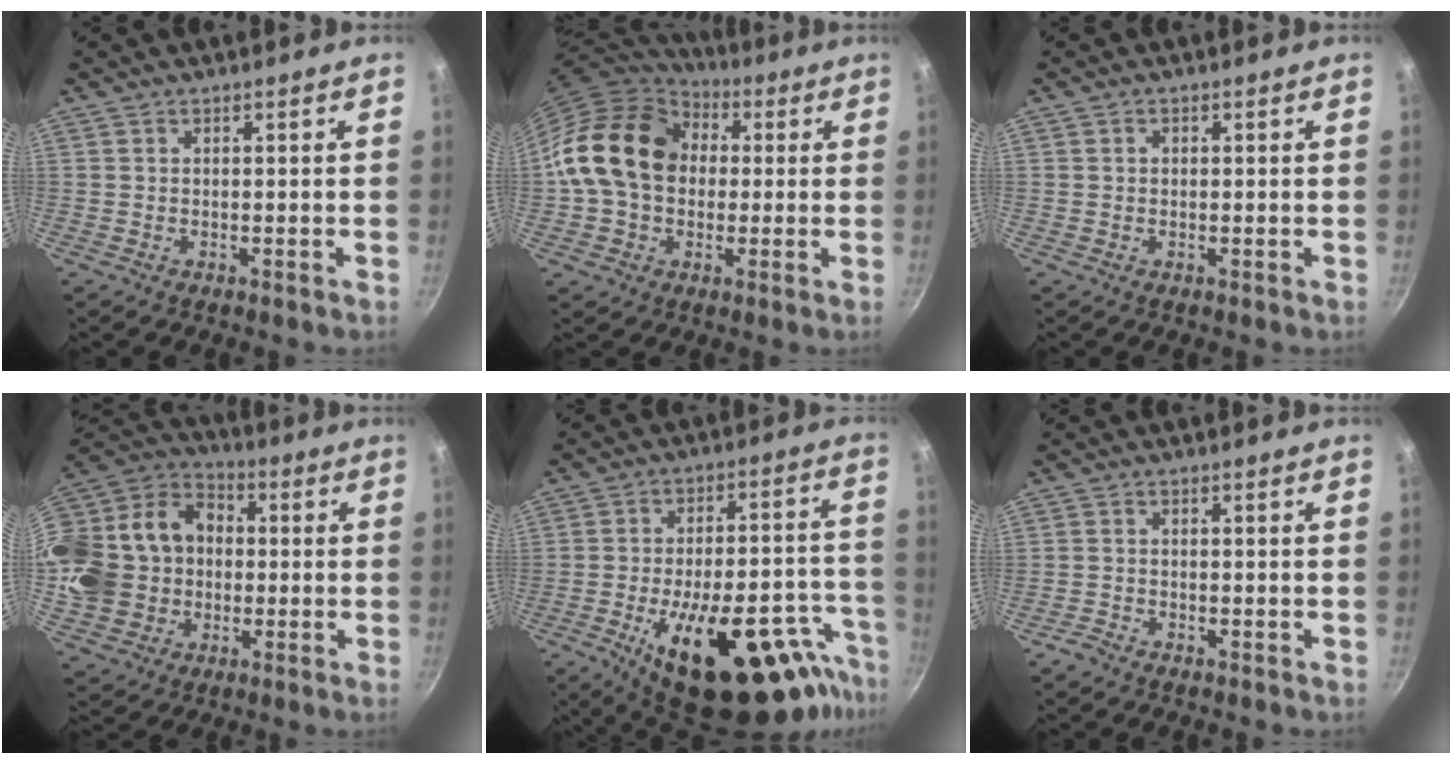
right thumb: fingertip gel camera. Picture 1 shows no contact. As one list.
[{"total": 18.3, "force": [2.1, 14.1, 11.5], "torque": [-0.178, 0.034, 0.027]}, {"total": 1.0, "force": [0.2, 0.9, 0.4], "torque": [-0.005, 0.005, 0.004]}, {"total": 24.3, "force": [-0.4, 20.4, 13.3], "torque": [-0.267, 0.055, -0.001]}, {"total": 28.6, "force": [-15.9, 11.7, 20.7], "torque": [-0.225, 0.067, -0.223]}, {"total": 1.9, "force": [-1.6, 0.8, 0.7], "torque": [-0.022, 0.014, -0.032]}]